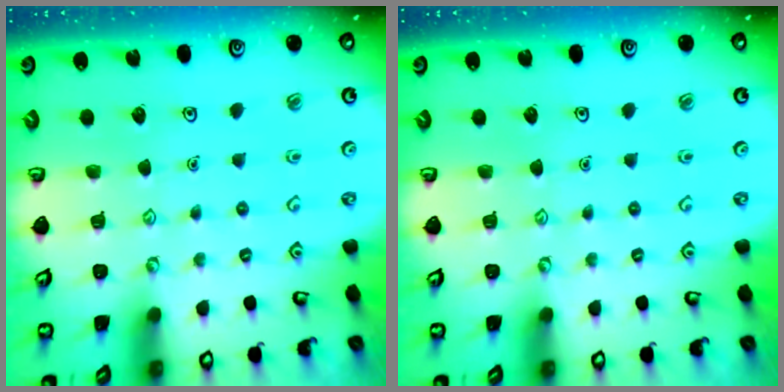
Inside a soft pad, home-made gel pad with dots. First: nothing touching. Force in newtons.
{"total": 0.0}